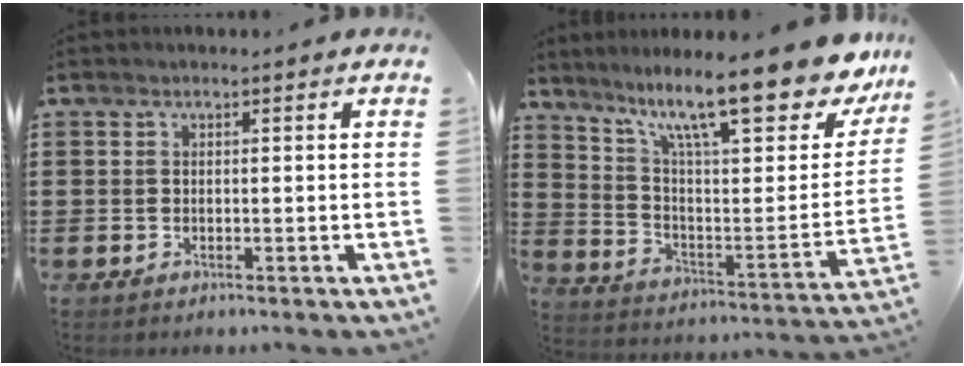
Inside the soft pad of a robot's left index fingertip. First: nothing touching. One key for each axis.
{"total": 15.4, "fx": 11.1, "fy": 3.0, "fz": 10.2, "tx": -0.191, "ty": -0.070, "tz": 0.180}